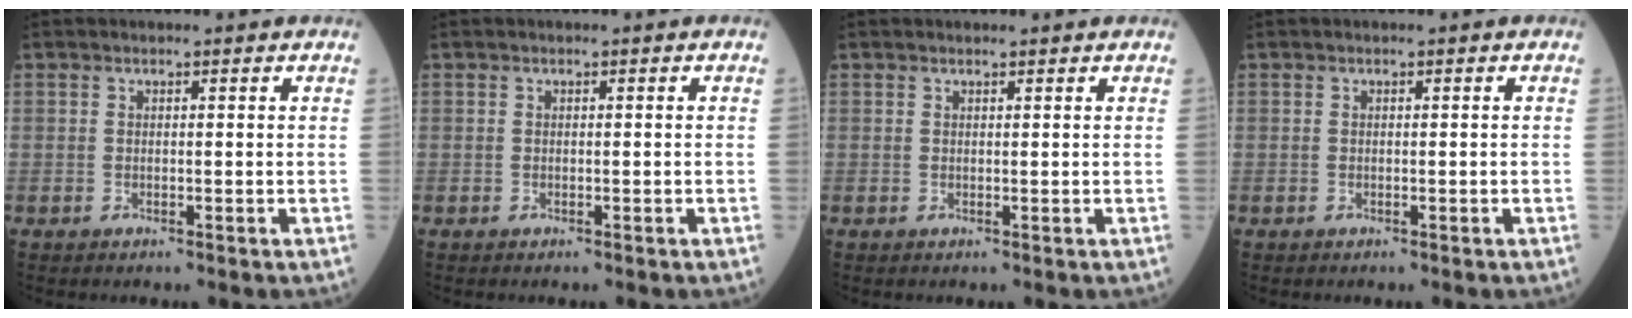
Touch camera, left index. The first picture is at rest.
{"total": 0.0}
{"total": 1.2, "force": [1.2, 0.0, 0.2], "torque": [-0.007, 0.004, 0.020]}
{"total": 0.0}